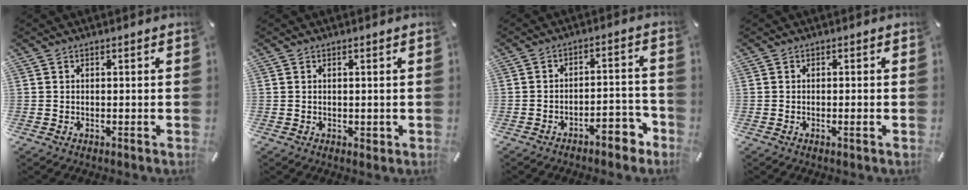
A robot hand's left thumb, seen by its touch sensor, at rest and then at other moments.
{"total": 1.1, "force": [0.1, 0.8, 0.8], "torque": [-0.008, -0.001, 0.000]}
{"total": 7.7, "force": [-5.3, 3.2, 4.6], "torque": [-0.055, 0.031, -0.091]}
{"total": 1.2, "force": [-0.5, 0.1, 1.1], "torque": [-0.020, -0.003, -0.007]}